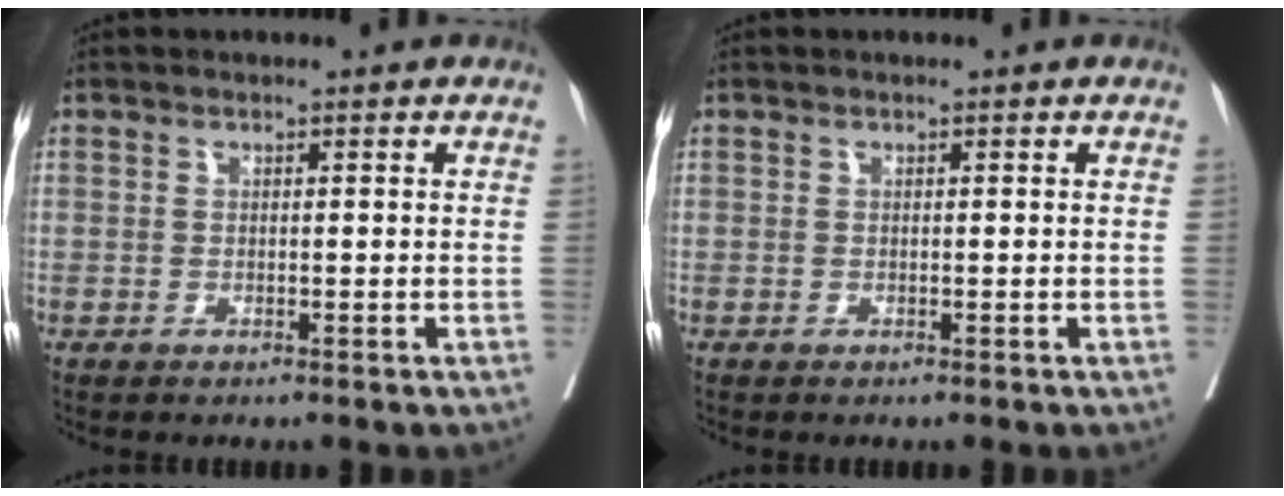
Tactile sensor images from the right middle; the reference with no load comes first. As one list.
[{"total": 0.0}]